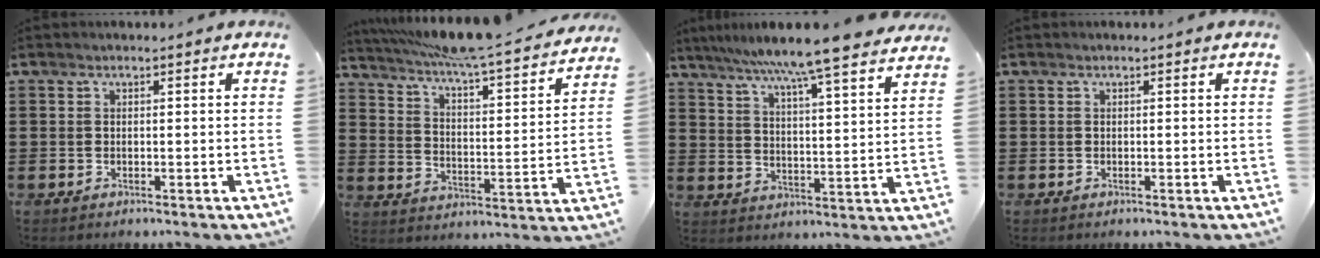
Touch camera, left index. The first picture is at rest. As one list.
[{"total": 6.3, "force": [5.6, -0.5, 2.8], "torque": [-0.079, -0.047, 0.090]}, {"total": 7.8, "force": [6.9, -1.5, 3.3], "torque": [-0.091, -0.052, 0.111]}, {"total": 0.0}]